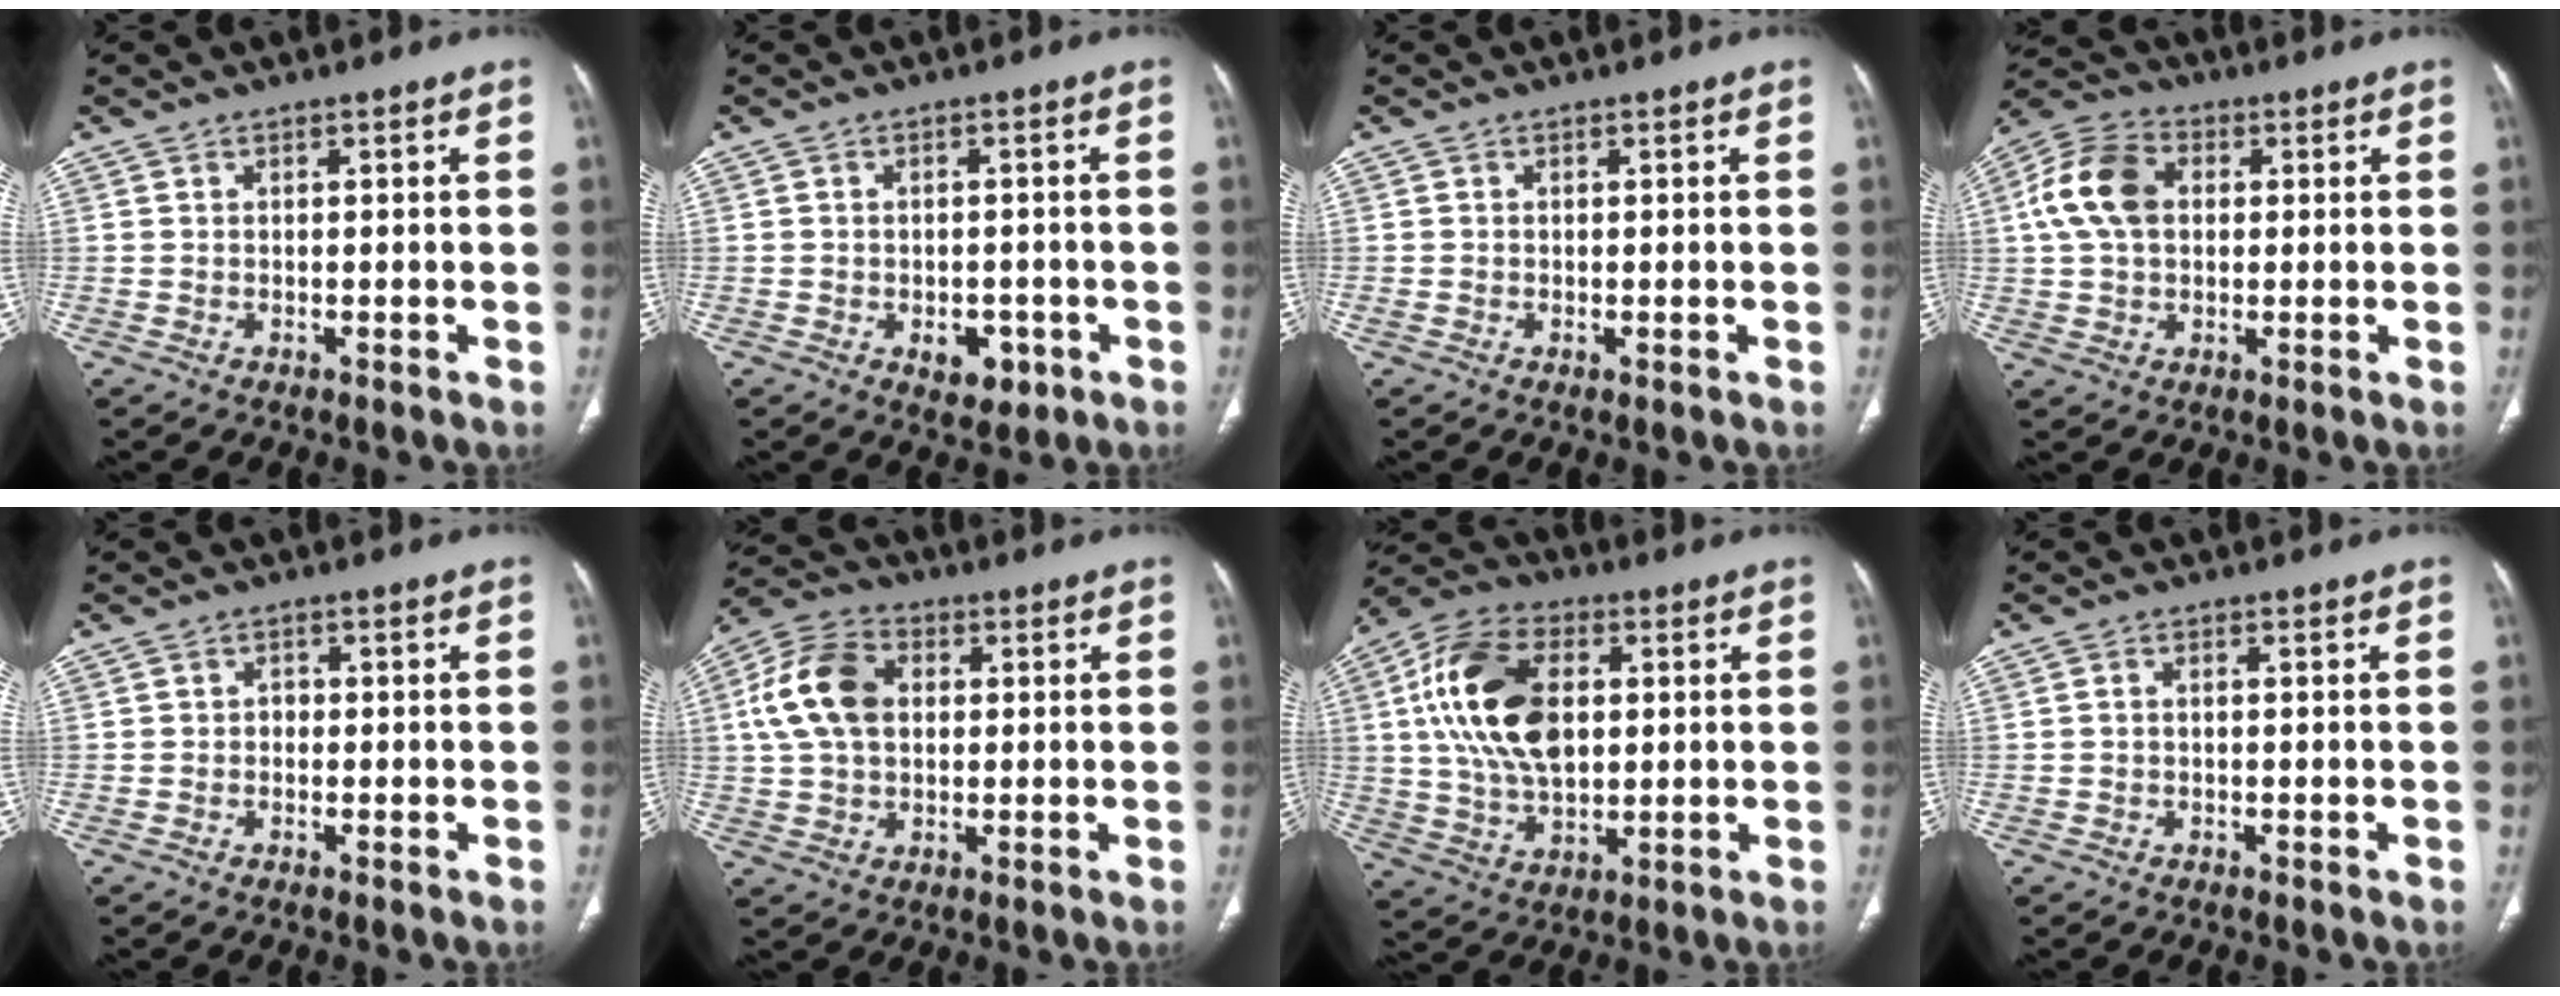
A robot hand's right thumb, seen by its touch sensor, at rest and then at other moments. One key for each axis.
{"total": 4.9, "fx": -1.9, "fy": 3.2, "fz": 3.2, "tx": -0.025, "ty": 0.006, "tz": -0.015}
{"total": 0.5, "fx": -0.1, "fy": 0.2, "fz": 0.5, "tx": -0.014, "ty": -0.004, "tz": -0.003}
{"total": 11.6, "fx": 1.9, "fy": 8.2, "fz": 7.9, "tx": -0.151, "ty": 0.022, "tz": 0.027}
{"total": 2.0, "fx": -0.3, "fy": 1.7, "fz": 1.0, "tx": -0.001, "ty": 0.008, "tz": -0.010}
{"total": 12.6, "fx": 2.0, "fy": 8.7, "fz": 8.8, "tx": -0.164, "ty": 0.020, "tz": 0.031}
{"total": 18.3, "fx": 3.2, "fy": 11.2, "fz": 14.2, "tx": -0.254, "ty": 0.007, "tz": 0.057}
{"total": 0.8, "fx": -0.1, "fy": 0.5, "fz": 0.7, "tx": -0.011, "ty": 0.002, "tz": -0.005}